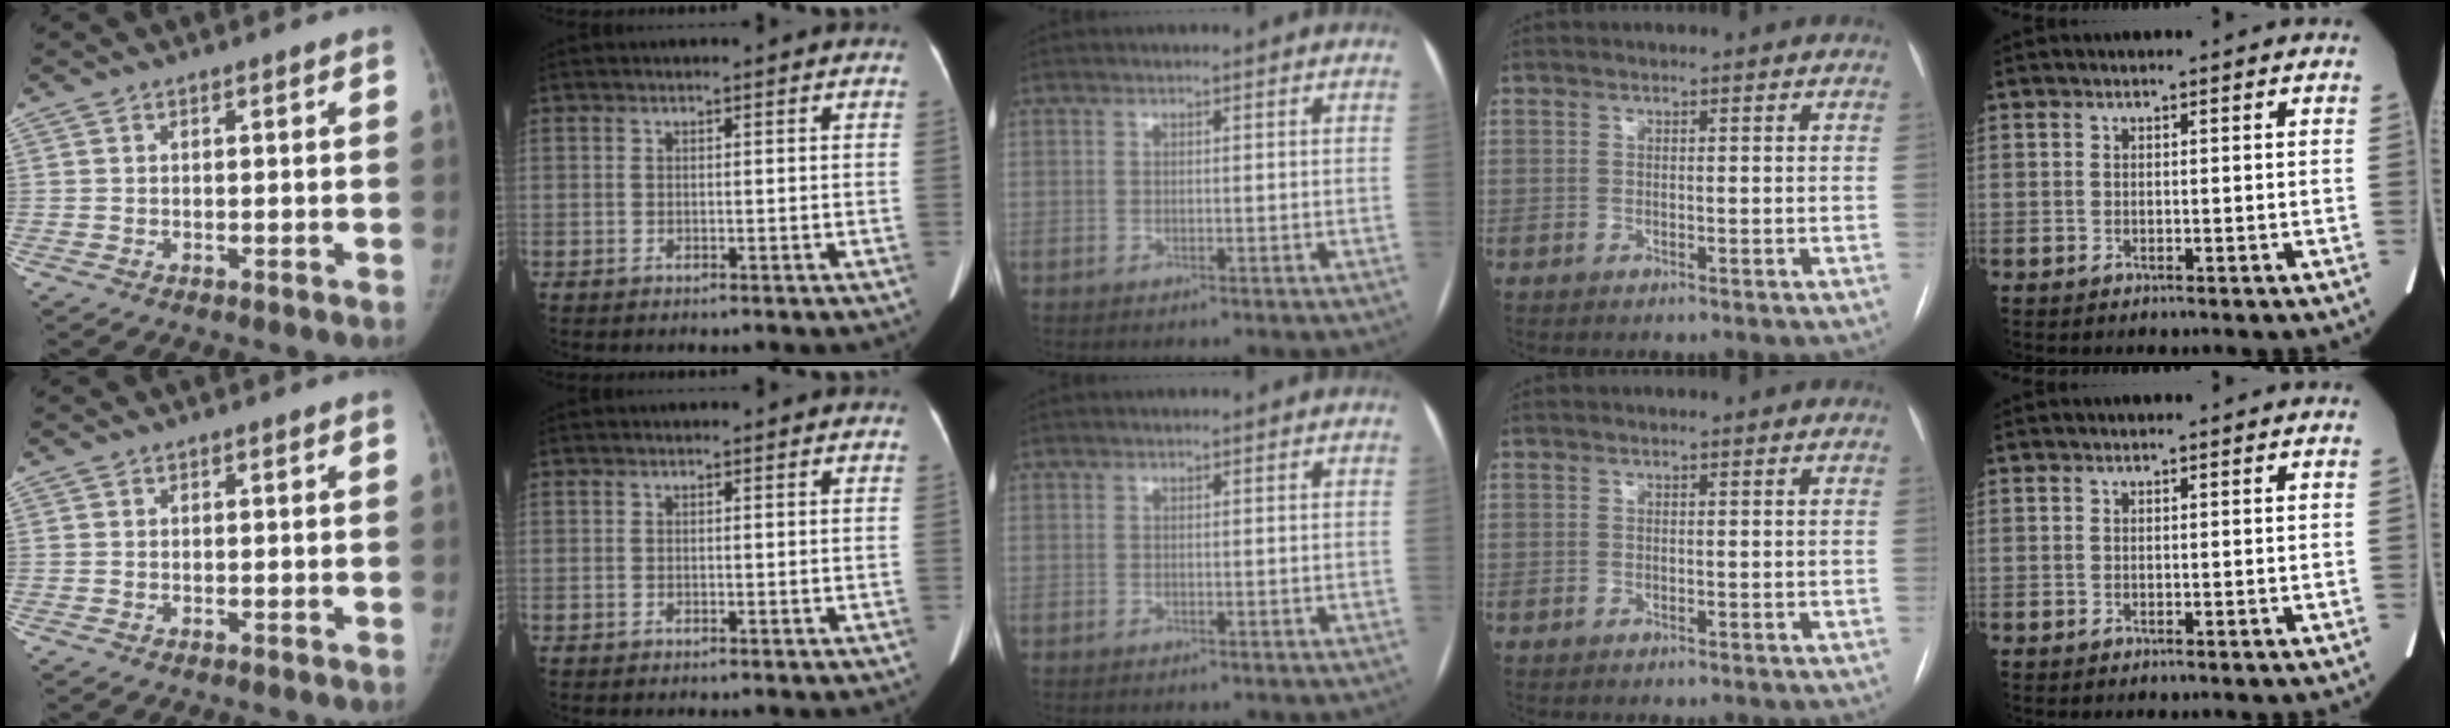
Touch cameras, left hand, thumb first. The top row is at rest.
{}